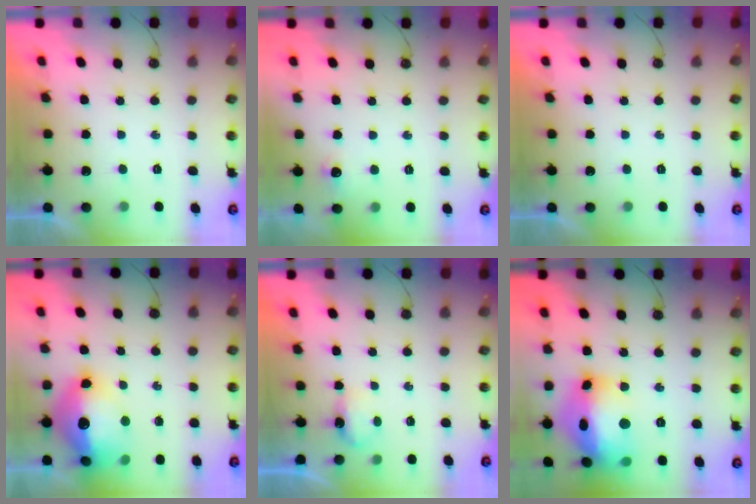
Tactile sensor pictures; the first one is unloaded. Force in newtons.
{"total": 5.7, "press": 5.6, "slide": 1.1}
{"total": 0.0}
{"total": 18.5, "press": 18.0, "slide": 4.0}
{"total": 3.9, "press": 3.8, "slide": 0.6}
{"total": 21.4, "press": 21.3, "slide": 2.4}